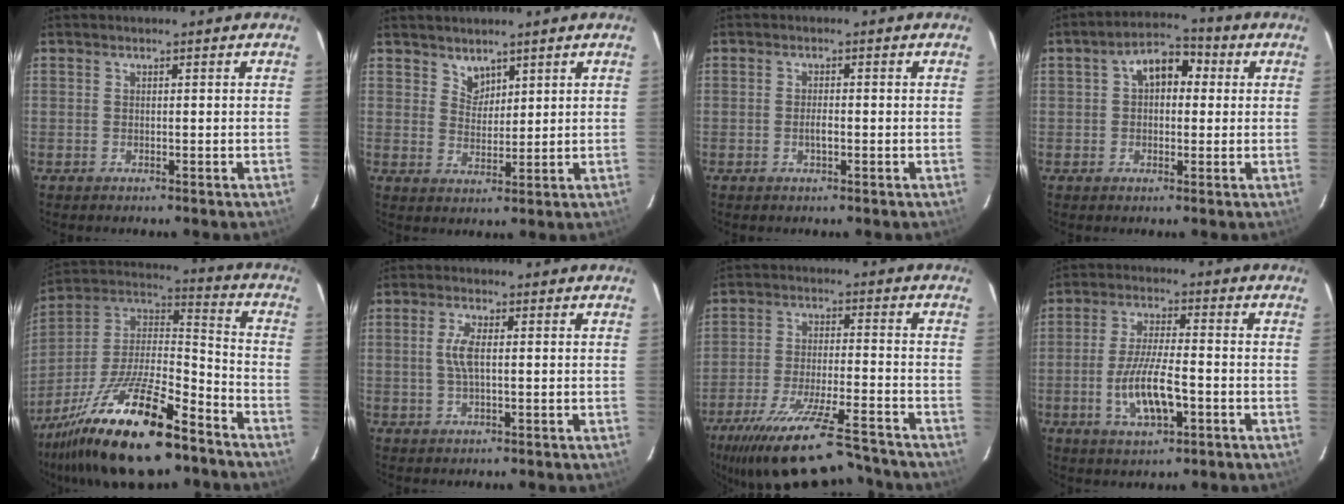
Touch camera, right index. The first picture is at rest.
{"total": 3.3, "force": [2.7, 1.9, 0.6], "torque": [-0.002, 0.004, 0.050]}
{"total": 1.7, "force": [-0.5, 0.6, 1.6], "torque": [-0.029, 0.000, -0.011]}
{"total": 7.1, "force": [1.3, 4.7, 5.1], "torque": [-0.082, 0.033, 0.023]}
{"total": 25.4, "force": [-16.5, 8.1, 17.5], "torque": [-0.337, -0.015, -0.281]}
{"total": 4.0, "force": [0.2, 1.3, 3.8], "torque": [-0.077, 0.002, 0.007]}
{"total": 20.5, "force": [-17.2, 3.6, 10.4], "torque": [-0.202, -0.036, -0.264]}
{"total": 9.9, "force": [-3.2, 2.9, 8.9], "torque": [-0.177, -0.007, -0.056]}